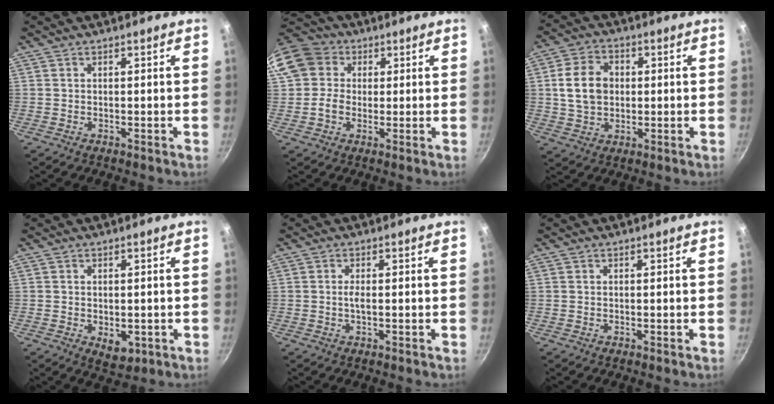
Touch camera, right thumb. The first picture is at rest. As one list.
[{"total": 12.6, "force": [2.5, 10.9, 5.8], "torque": [-0.108, 0.026, 0.035]}, {"total": 9.7, "force": [1.0, 7.4, 6.2], "torque": [-0.096, 0.011, 0.013]}, {"total": 4.4, "force": [-1.0, 2.9, 3.2], "torque": [-0.035, -0.004, -0.007]}, {"total": 1.4, "force": [-0.1, 0.4, 1.4], "torque": [-0.031, 0.001, -0.004]}, {"total": 0.0}]